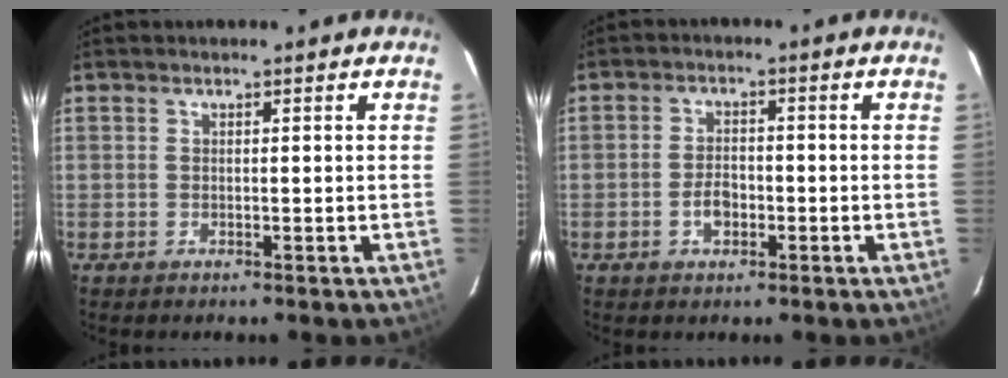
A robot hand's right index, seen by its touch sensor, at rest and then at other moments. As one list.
[{"total": 3.9, "force": [-1.6, 2.4, 2.6], "torque": [-0.053, 0.004, -0.025]}]